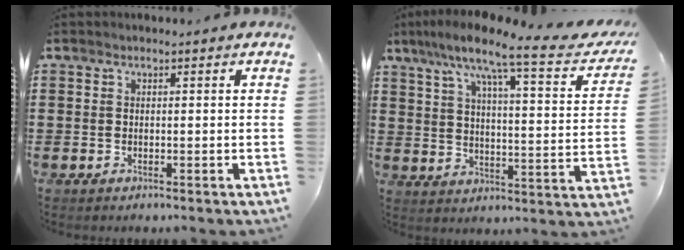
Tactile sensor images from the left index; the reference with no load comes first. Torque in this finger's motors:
{"motor_torque": [2.14, 0.00, 0.47, 0.21]}